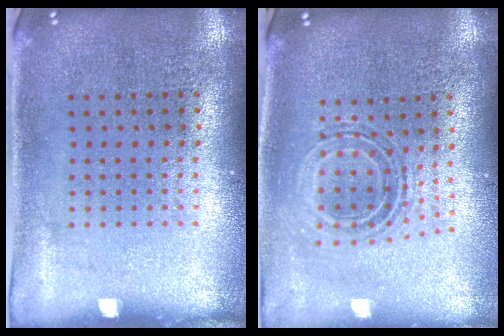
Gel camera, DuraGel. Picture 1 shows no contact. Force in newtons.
{"total": 0.7, "press": 0.7, "slide": 0.2}